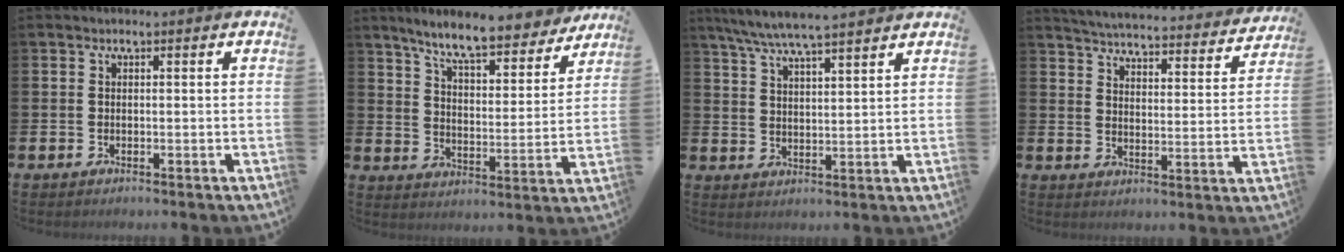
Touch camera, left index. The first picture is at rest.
{"total": 9.3, "force": [8.4, 1.4, 3.8], "torque": [-0.089, -0.048, 0.145]}
{"total": 6.7, "force": [6.2, 0.1, 2.3], "torque": [-0.070, -0.023, 0.113]}
{"total": 4.7, "force": [4.7, 0.3, 0.7], "torque": [-0.034, -0.044, 0.075]}